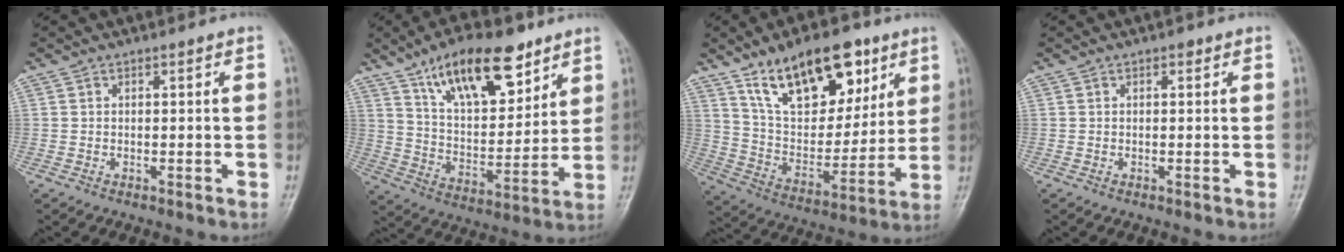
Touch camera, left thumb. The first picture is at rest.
{"total": 18.4, "force": [11.3, 7.8, 12.2], "torque": [-0.158, -0.051, 0.198]}
{"total": 20.7, "force": [11.9, 10.4, 13.4], "torque": [-0.162, -0.048, 0.211]}
{"total": 0.7, "force": [0.3, 0.5, 0.4], "torque": [0.000, 0.001, 0.001]}